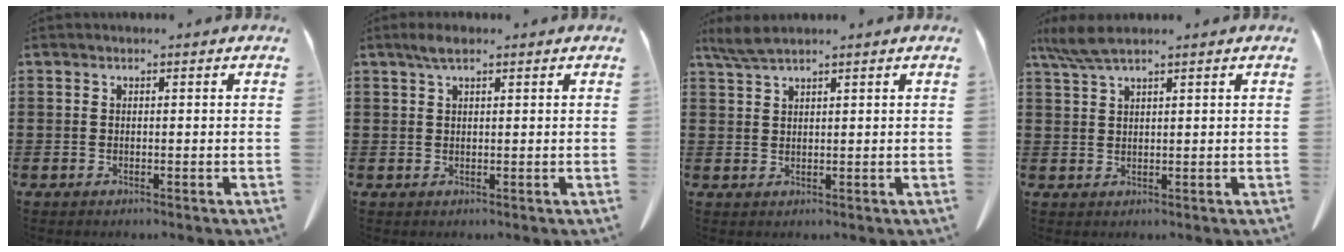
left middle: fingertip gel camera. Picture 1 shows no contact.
{"total": 2.1, "force": [1.2, 0.5, 1.7], "torque": [-0.035, 0.004, 0.020]}
{"total": 2.5, "force": [2.0, 0.1, 1.5], "torque": [-0.033, 0.000, 0.038]}
{"total": 3.8, "force": [2.8, 0.3, 2.5], "torque": [-0.055, 0.001, 0.053]}